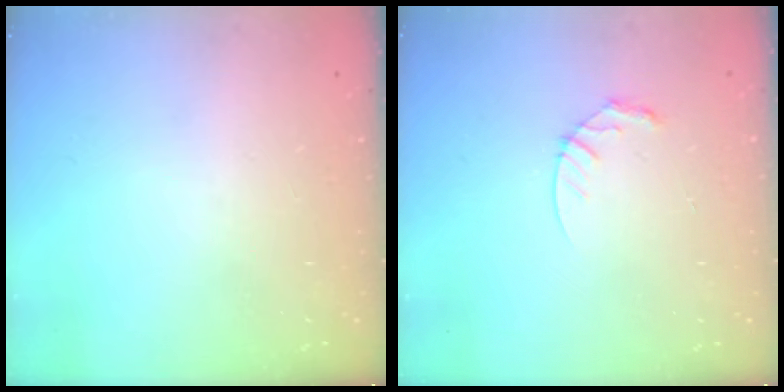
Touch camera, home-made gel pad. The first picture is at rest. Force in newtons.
{"total": 4.7, "press": 4.7, "slide": 0.4}